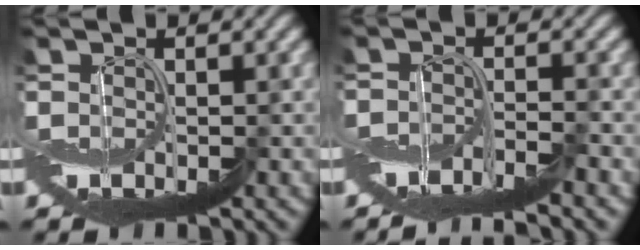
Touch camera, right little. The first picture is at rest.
{"total": 5.9, "force": [-4.2, 1.1, 3.9], "torque": [-0.063, -0.003, -0.078]}